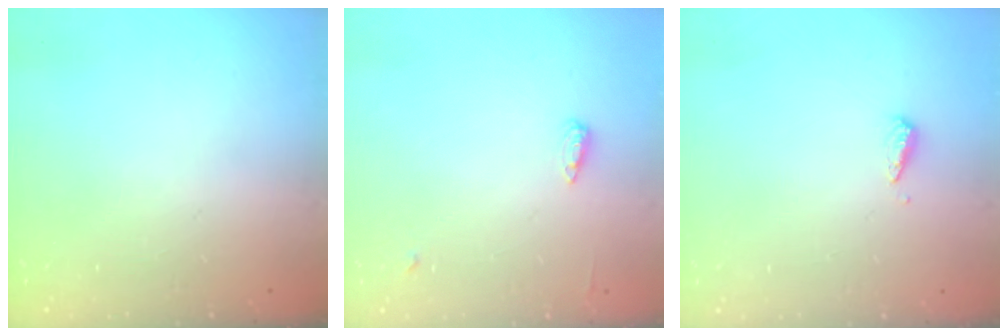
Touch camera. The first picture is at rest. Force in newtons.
{"total": 5.5, "press": 5.4, "slide": 1.0}
{"total": 3.0, "press": 3.0, "slide": 0.2}